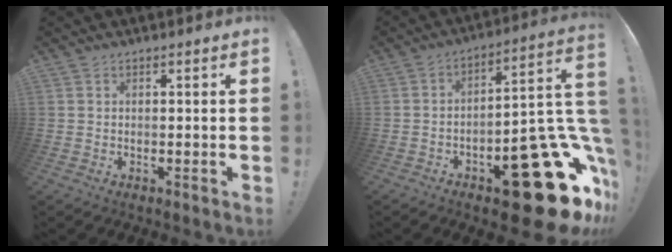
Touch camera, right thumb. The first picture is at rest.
{"total": 24.2, "force": [-11.5, 10.0, 18.8], "torque": [-0.183, 0.066, -0.171]}